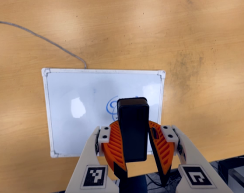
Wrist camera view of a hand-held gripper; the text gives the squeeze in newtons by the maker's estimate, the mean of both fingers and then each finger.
{"total": 8.9, "left": 9.2, "right": 8.5}